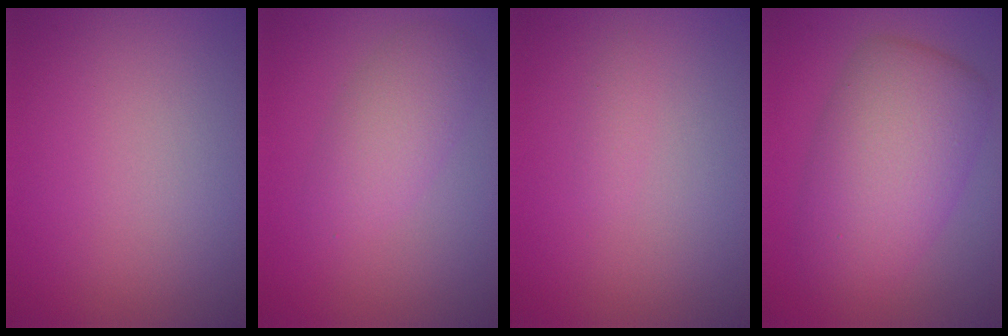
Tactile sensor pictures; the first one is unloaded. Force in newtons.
{"total": 3.1, "press": 3.1, "slide": 0.2}
{"total": 0.6, "press": 0.6, "slide": 0.0}
{"total": 7.7, "press": 7.7, "slide": 0.1}